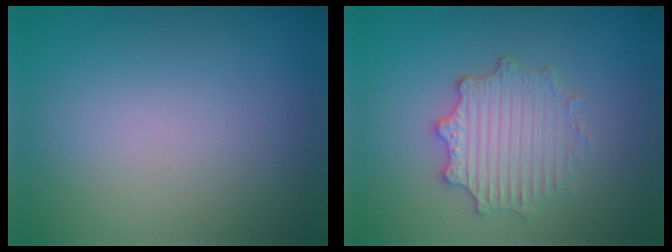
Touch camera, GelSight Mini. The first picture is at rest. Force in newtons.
{"total": 3.5, "press": 3.2, "slide": 1.5}